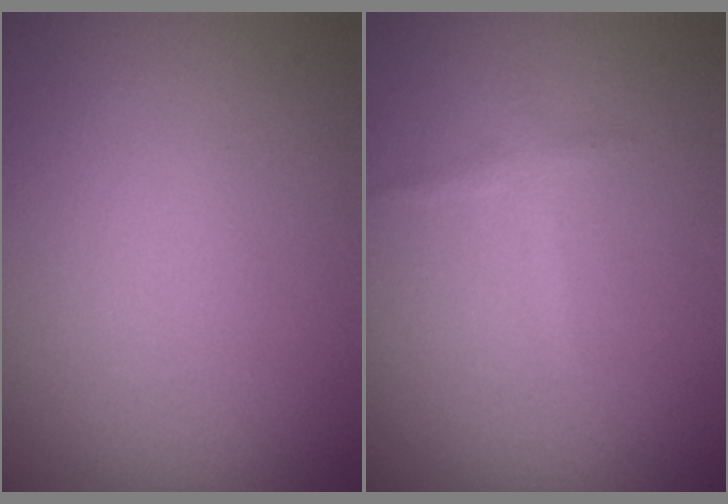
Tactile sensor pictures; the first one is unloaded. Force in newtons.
{"total": 1.0, "press": 1.0, "slide": 0.1}